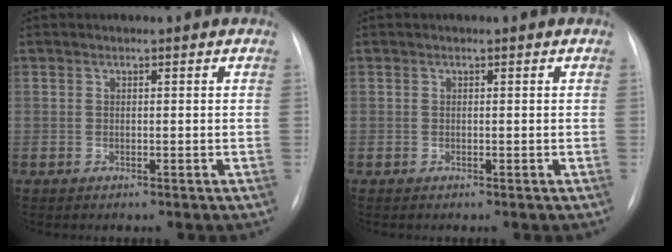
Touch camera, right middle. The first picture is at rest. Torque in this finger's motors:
{"motor_torque": [0.40, -0.30, 0.09, 0.01]}